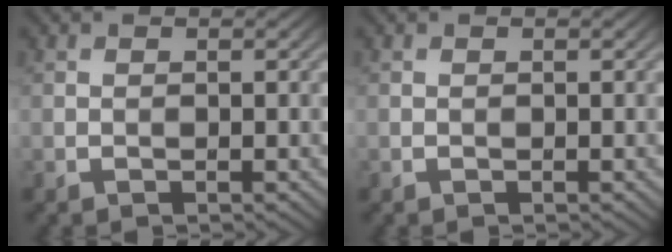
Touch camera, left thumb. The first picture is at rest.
{"total": 0.0}